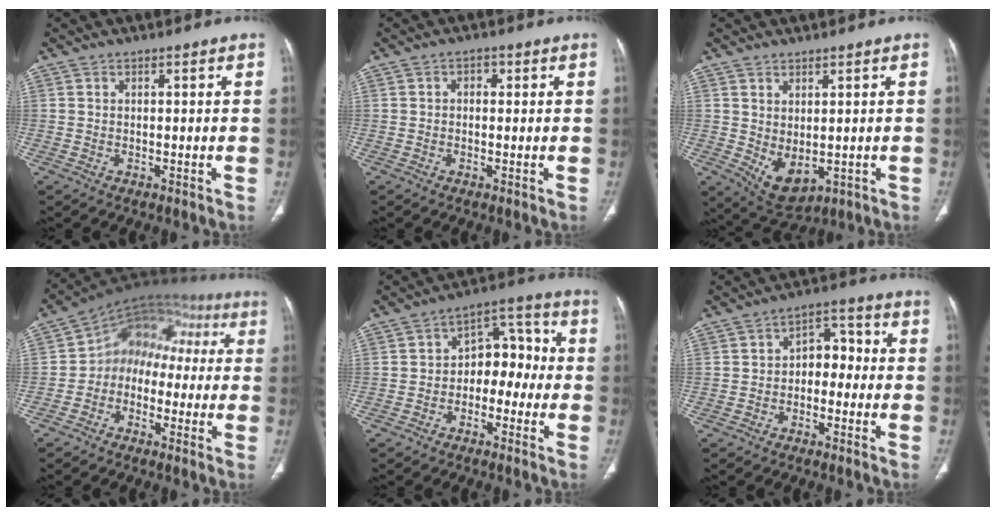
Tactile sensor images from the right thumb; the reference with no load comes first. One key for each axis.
{"total": 1.7, "fx": 0.3, "fy": 1.3, "fz": 1.1, "tx": -0.006, "ty": 0.005, "tz": -0.002}
{"total": 6.6, "fx": -0.5, "fy": 3.7, "fz": 5.5, "tx": -0.081, "ty": -0.009, "tz": 0.017}
{"total": 14.3, "fx": 0.7, "fy": 10.6, "fz": 9.5, "tx": -0.089, "ty": 0.052, "tz": -0.010}
{"total": 9.8, "fx": -1.7, "fy": 6.8, "fz": 6.8, "tx": -0.054, "ty": 0.047, "tz": -0.042}
{"total": 6.4, "fx": -1.0, "fy": 4.5, "fz": 4.4, "tx": -0.034, "ty": 0.035, "tz": -0.030}